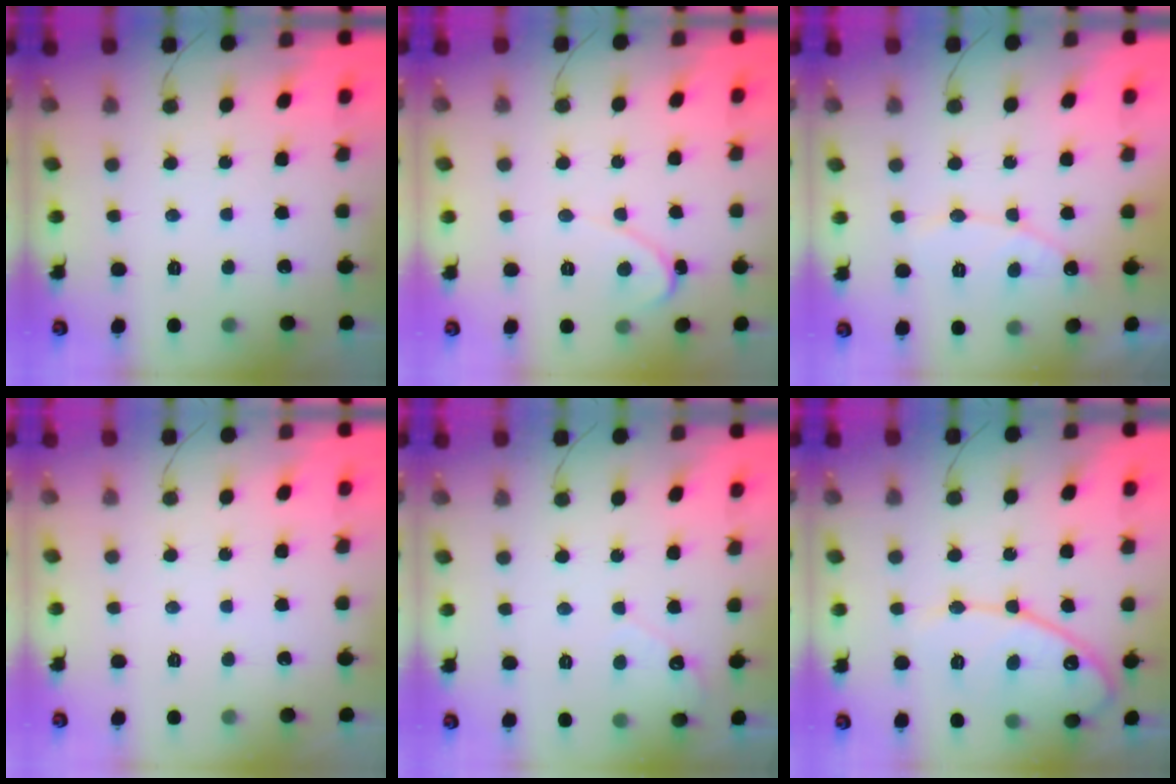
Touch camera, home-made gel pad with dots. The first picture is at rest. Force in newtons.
{"total": 2.4, "press": 2.4, "slide": 0.2}
{"total": 8.7, "press": 8.6, "slide": 0.8}
{"total": 0.0}
{"total": 2.7, "press": 2.7, "slide": 0.2}
{"total": 14.0, "press": 14.0, "slide": 0.7}